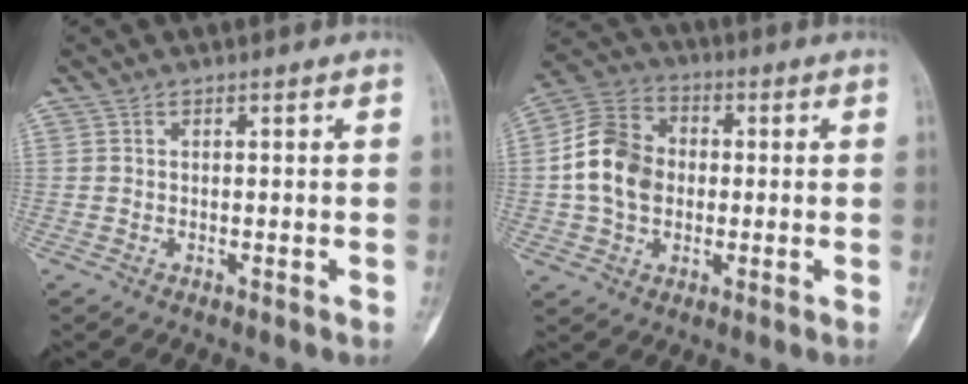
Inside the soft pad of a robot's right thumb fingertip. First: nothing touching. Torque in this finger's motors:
{"motor_torque": [0.77, 0.67, 0.58, -0.84, 0.22]}